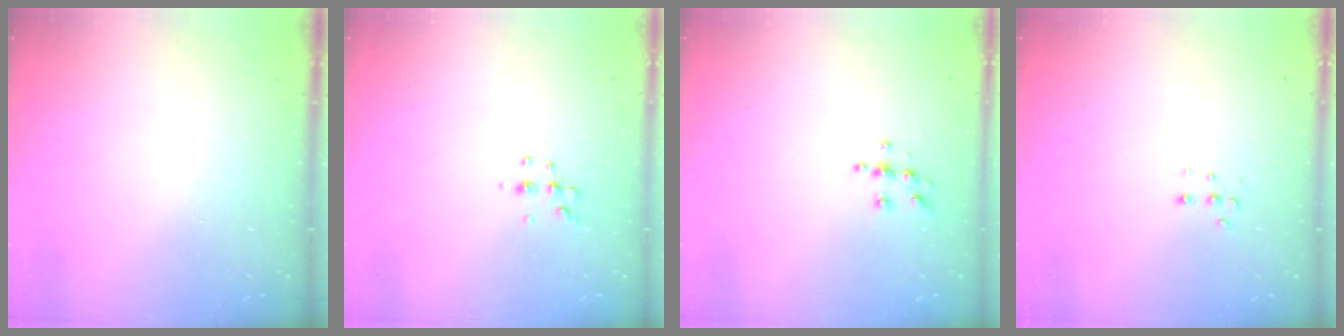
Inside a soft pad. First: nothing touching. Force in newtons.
{"total": 4.5, "press": 4.3, "slide": 1.2}
{"total": 5.4, "press": 5.4, "slide": 0.1}
{"total": 3.8, "press": 3.7, "slide": 0.9}